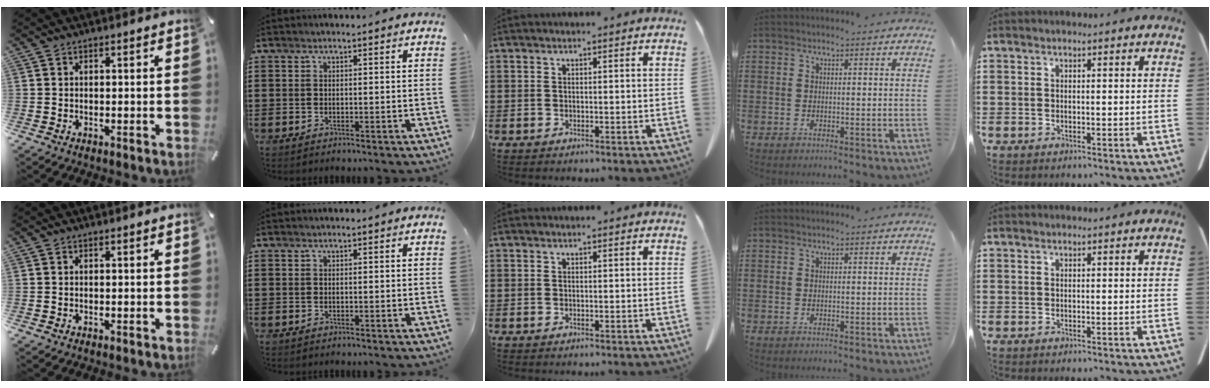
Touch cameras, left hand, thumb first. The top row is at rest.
{}